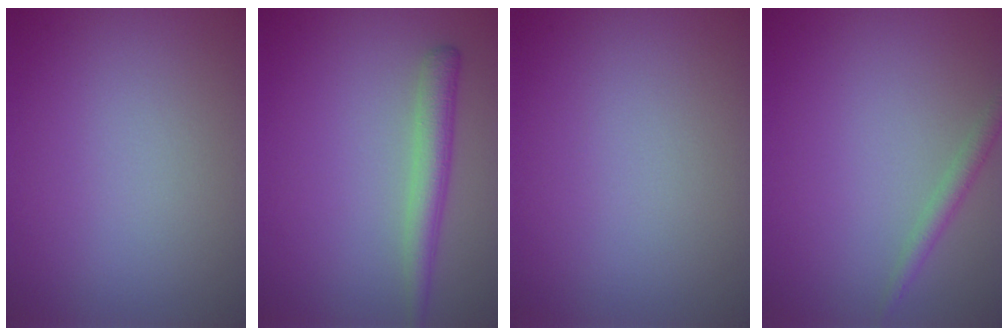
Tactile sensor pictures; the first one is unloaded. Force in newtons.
{"total": 2.8, "press": 2.8, "slide": 0.1}
{"total": 0.0}
{"total": 1.6, "press": 1.6, "slide": 0.1}